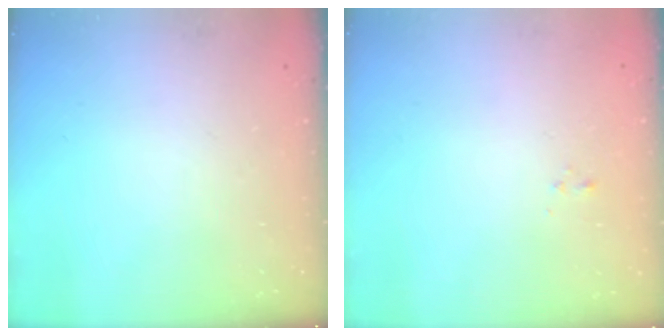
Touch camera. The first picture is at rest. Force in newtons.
{"total": 0.5, "press": 0.4, "slide": 0.4}